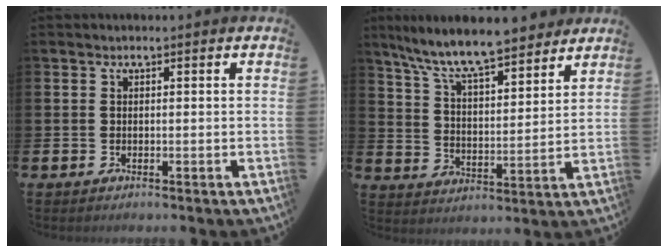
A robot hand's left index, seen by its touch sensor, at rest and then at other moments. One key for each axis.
{"total": 10.0, "fx": 9.2, "fy": 1.7, "fz": 3.6, "tx": -0.101, "ty": -0.055, "tz": 0.162}